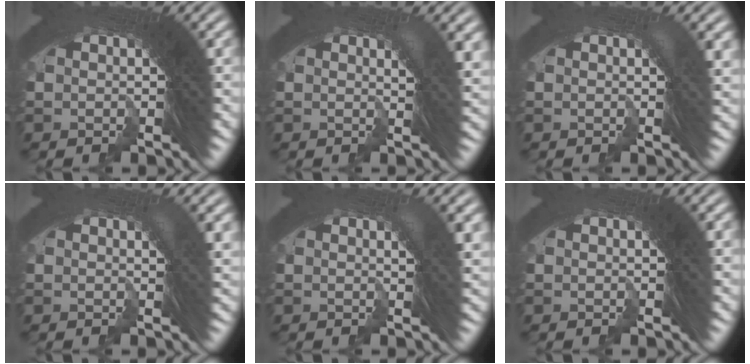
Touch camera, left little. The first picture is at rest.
{"total": 1.6, "force": [0.6, 0.1, 1.5], "torque": [-0.025, -0.003, 0.009]}
{"total": 0.6, "force": [0.0, -0.2, 0.5], "torque": [-0.010, 0.002, -0.001]}
{"total": 0.6, "force": [0.1, -0.3, 0.6], "torque": [-0.014, -0.002, 0.003]}
{"total": 1.2, "force": [0.4, 0.0, 1.2], "torque": [-0.021, 0.001, 0.005]}
{"total": 0.0}